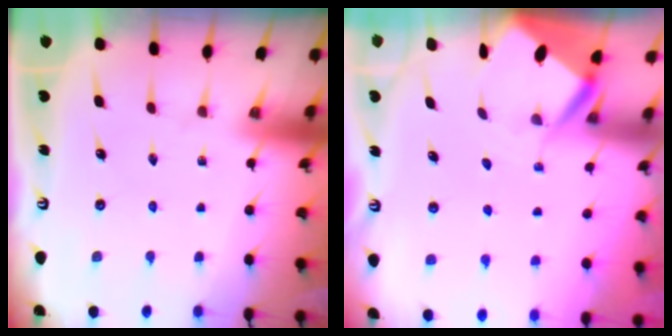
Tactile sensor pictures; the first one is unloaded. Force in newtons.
{"total": 5.0, "press": 4.9, "slide": 0.2}